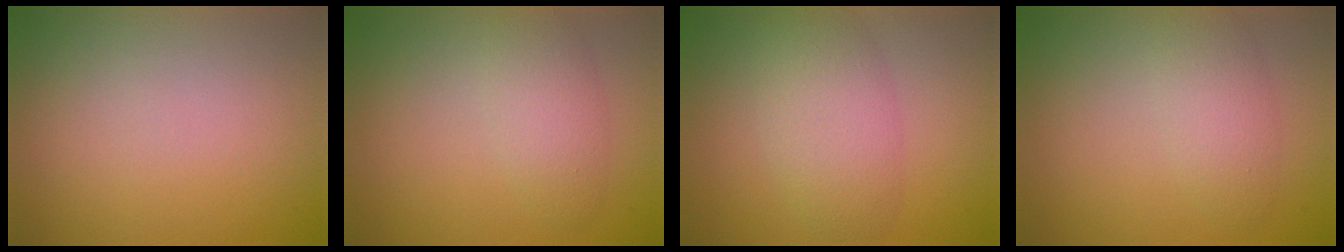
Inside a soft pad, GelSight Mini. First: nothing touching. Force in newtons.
{"total": 2.9, "press": 2.9, "slide": 0.1}
{"total": 4.6, "press": 4.6, "slide": 0.1}
{"total": 2.8, "press": 2.8, "slide": 0.1}